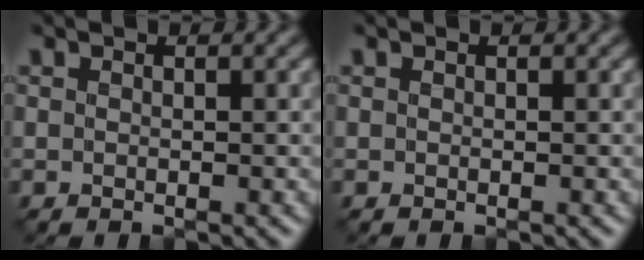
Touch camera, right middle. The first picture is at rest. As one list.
[{"total": 0.0}]